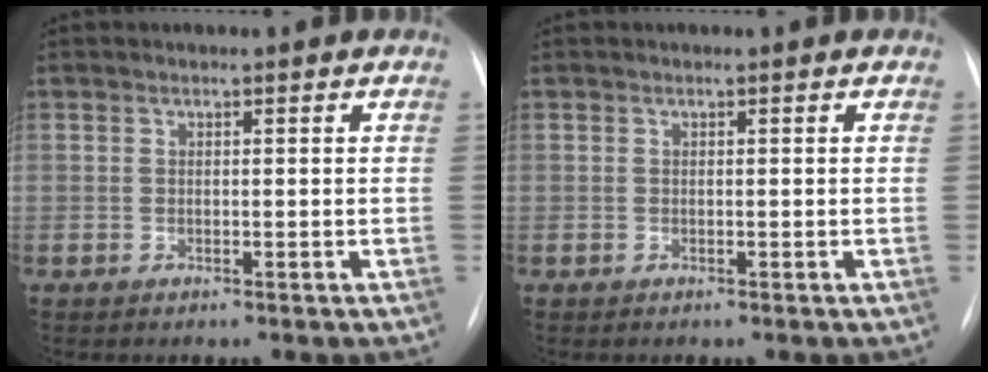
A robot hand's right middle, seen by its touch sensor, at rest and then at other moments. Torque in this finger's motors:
{"motor_torque": [0.65, -0.91, 0.08, 0.01]}